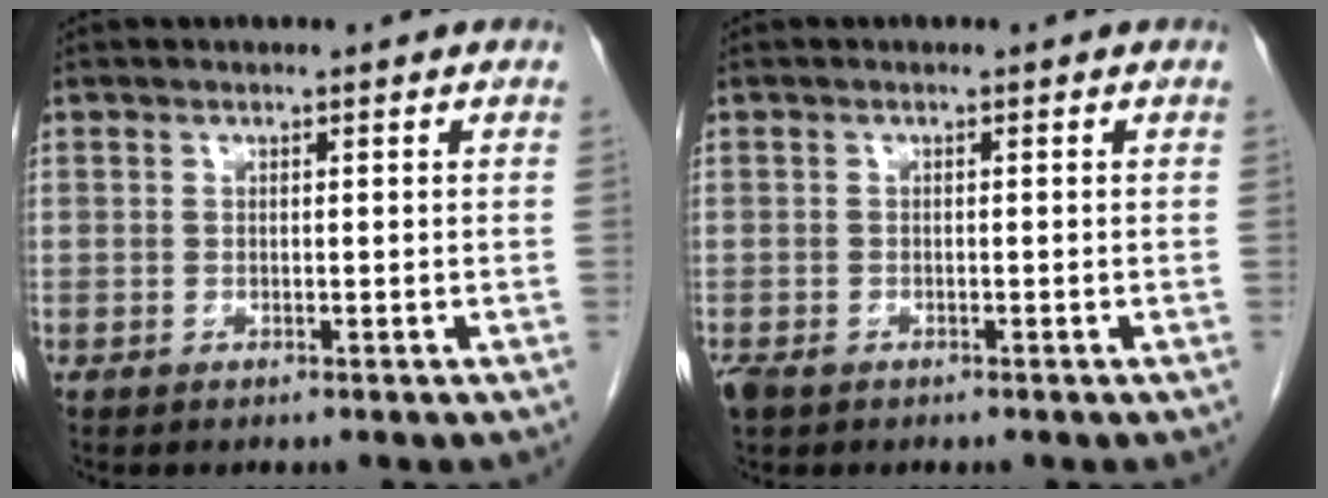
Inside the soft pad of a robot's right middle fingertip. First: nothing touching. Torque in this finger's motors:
{"motor_torque": [0.07, -0.04, 0.00, 0.01]}